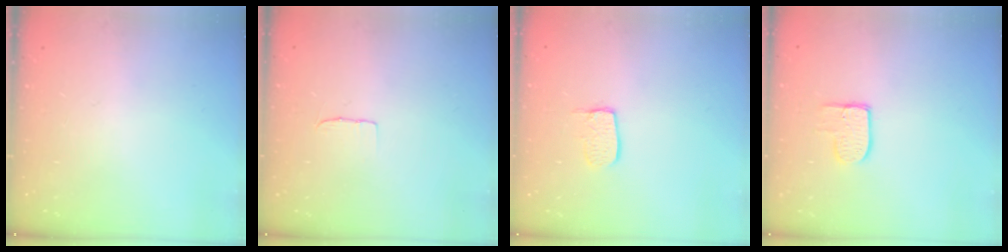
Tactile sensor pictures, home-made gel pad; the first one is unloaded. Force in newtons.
{"total": 4.4, "press": 4.3, "slide": 0.4}
{"total": 7.0, "press": 7.0, "slide": 0.5}
{"total": 7.4, "press": 7.4, "slide": 0.2}